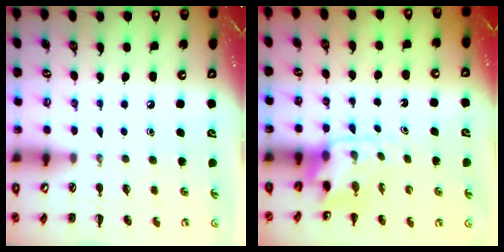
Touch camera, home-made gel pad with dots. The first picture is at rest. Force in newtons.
{"total": 4.9, "press": 4.9, "slide": 0.6}